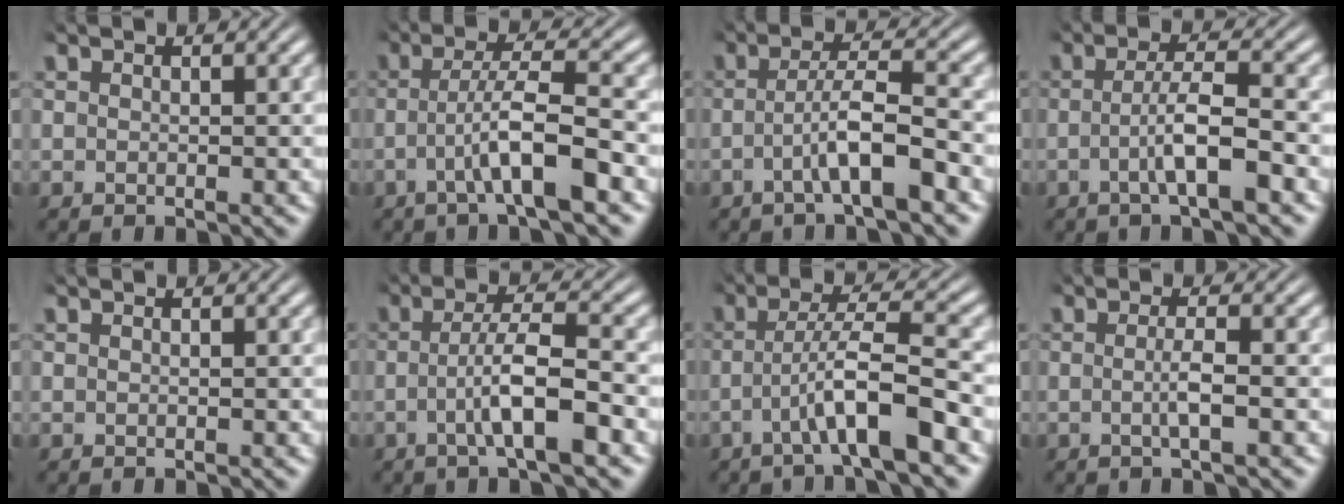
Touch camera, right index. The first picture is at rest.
{"total": 4.5, "force": [-1.6, 0.6, 4.2], "torque": [-0.073, 0.004, -0.030]}
{"total": 3.9, "force": [-1.9, 0.4, 3.4], "torque": [-0.060, 0.005, -0.035]}
{"total": 3.7, "force": [-1.3, 0.4, 3.5], "torque": [-0.056, 0.003, -0.026]}
{"total": 0.0}
{"total": 4.4, "force": [-1.4, 0.7, 4.1], "torque": [-0.070, 0.003, -0.027]}
{"total": 4.6, "force": [-1.8, 0.6, 4.2], "torque": [-0.076, 0.002, -0.031]}
{"total": 1.9, "force": [-0.7, -0.3, 1.8], "torque": [-0.033, -0.004, -0.013]}